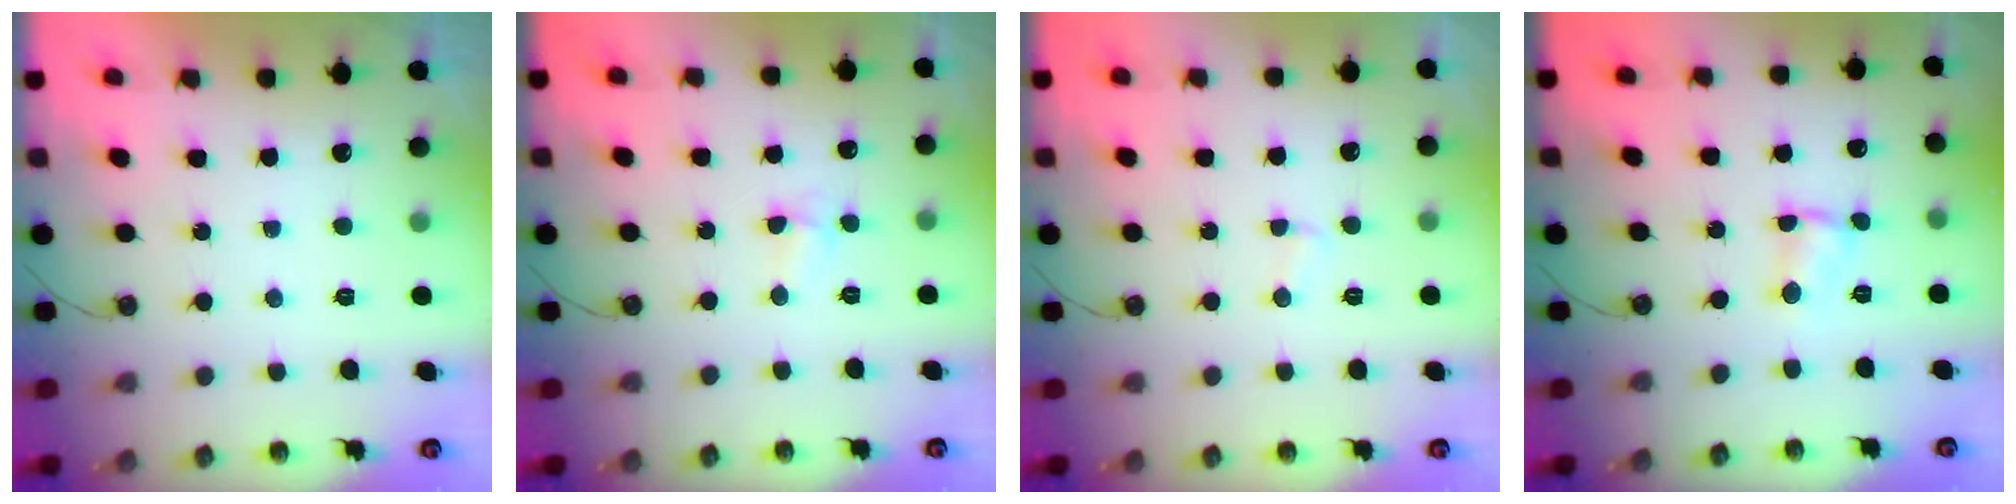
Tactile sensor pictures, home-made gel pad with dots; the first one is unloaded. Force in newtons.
{"total": 4.4, "press": 4.4, "slide": 0.6}
{"total": 2.3, "press": 2.3, "slide": 0.3}
{"total": 1.8, "press": 1.8, "slide": 0.3}